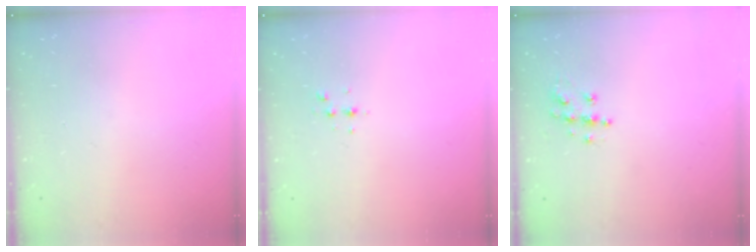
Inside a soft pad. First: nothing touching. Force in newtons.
{"total": 3.6, "press": 3.1, "slide": 1.7}
{"total": 7.7, "press": 7.7, "slide": 0.3}